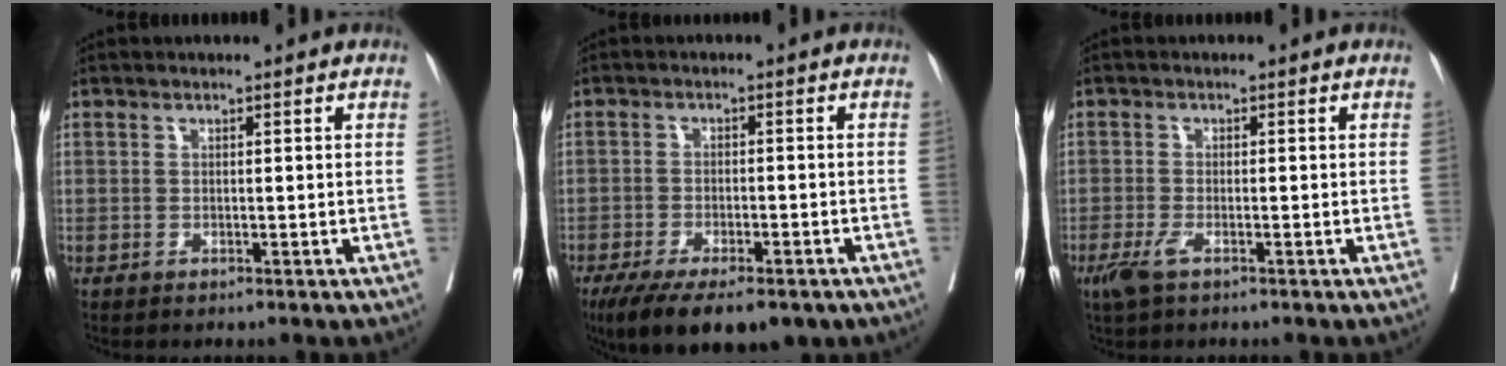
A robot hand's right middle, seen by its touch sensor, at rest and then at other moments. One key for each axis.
{"total": 14.2, "fx": -9.9, "fy": 5.2, "fz": 8.8, "tx": -0.144, "ty": -0.021, "tz": -0.145}
{"total": 2.6, "fx": -1.5, "fy": 0.6, "fz": 2.0, "tx": -0.046, "ty": -0.005, "tz": -0.032}